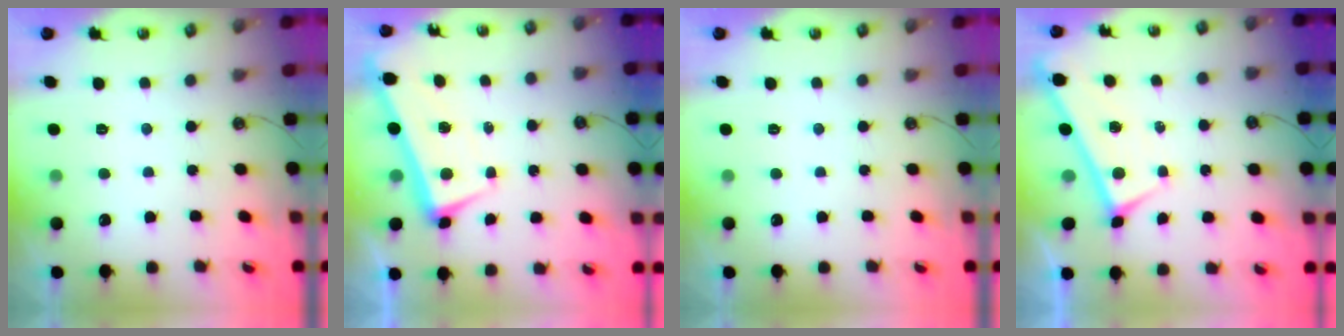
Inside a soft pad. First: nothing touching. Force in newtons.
{"total": 2.0, "press": 1.9, "slide": 0.6}
{"total": 0.0}
{"total": 0.0}